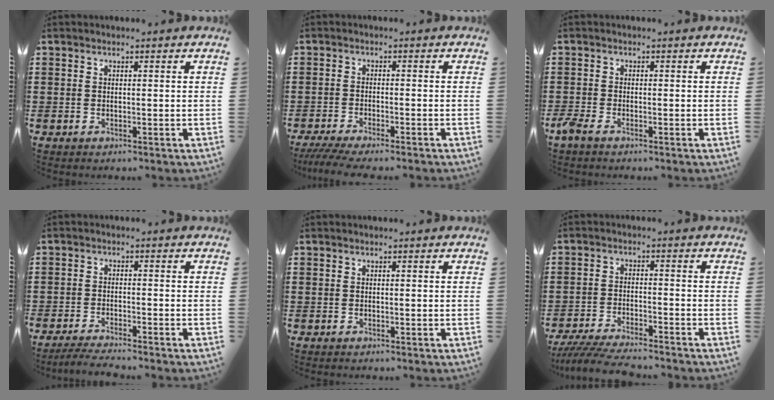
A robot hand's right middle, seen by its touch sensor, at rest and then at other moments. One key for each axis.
{"total": 3.0, "fx": -2.6, "fy": -0.1, "fz": 1.4, "tx": -0.031, "ty": -0.008, "tz": -0.052}
{"total": 1.6, "fx": -1.1, "fy": 0.4, "fz": 1.0, "tx": -0.042, "ty": -0.009, "tz": -0.027}
{"total": 3.0, "fx": -2.9, "fy": -0.1, "fz": 0.8, "tx": -0.014, "ty": 0.001, "tz": -0.057}
{"total": 0.0}
{"total": 5.0, "fx": -4.7, "fy": 0.3, "fz": 1.6, "tx": -0.040, "ty": -0.010, "tz": -0.095}